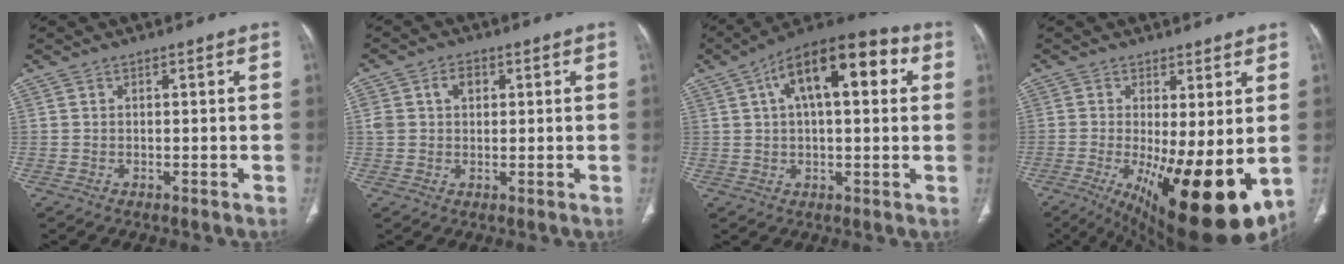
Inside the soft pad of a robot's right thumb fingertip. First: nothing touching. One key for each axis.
{"total": 4.4, "fx": 1.3, "fy": 3.2, "fz": 2.6, "tx": -0.041, "ty": 0.008, "tz": 0.027}
{"total": 17.1, "fx": 5.3, "fy": 7.7, "fz": 14.3, "tx": -0.199, "ty": 0.027, "tz": 0.074}
{"total": 18.4, "fx": -3.7, "fy": 6.3, "fz": 16.9, "tx": -0.235, "ty": -0.033, "tz": -0.033}